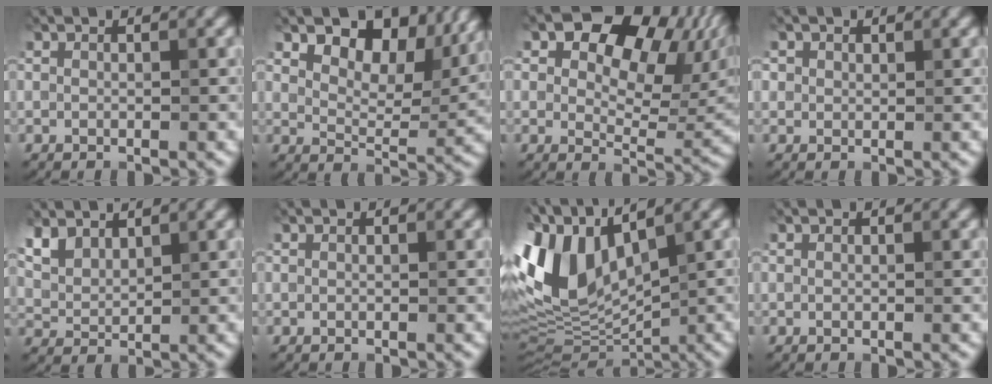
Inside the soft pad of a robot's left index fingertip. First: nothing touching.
{"total": 9.9, "force": [5.7, 5.4, 6.0], "torque": [-0.092, 0.001, 0.087]}
{"total": 11.9, "force": [5.4, 6.8, 8.2], "torque": [-0.112, 0.005, 0.086]}
{"total": 1.0, "force": [0.5, 0.9, 0.2], "torque": [-0.001, -0.004, 0.009]}
{"total": 4.2, "force": [3.0, 2.2, 1.9], "torque": [-0.056, -0.002, 0.068]}
{"total": 0.0}
{"total": 11.1, "force": [2.7, 5.9, 9.0], "torque": [-0.205, 0.001, 0.046]}
{"total": 0.0}